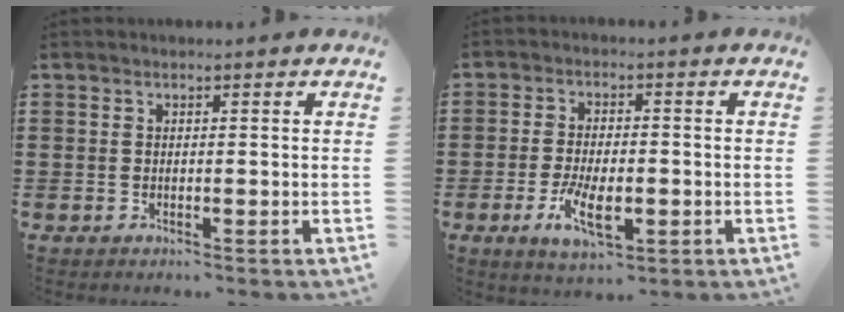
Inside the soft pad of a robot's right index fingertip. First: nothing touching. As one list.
[{"total": 7.2, "force": [-2.3, 2.9, 6.2], "torque": [-0.127, -0.013, -0.045]}]